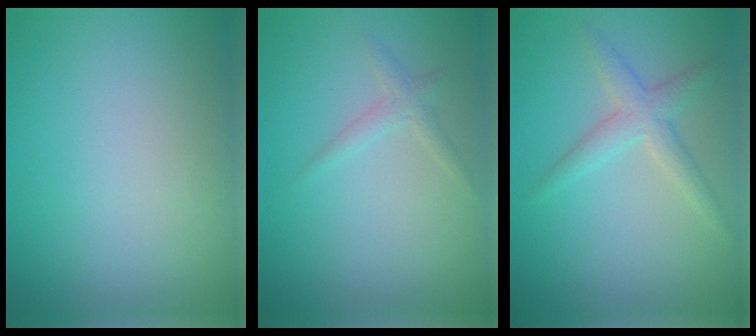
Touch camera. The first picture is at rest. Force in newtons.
{"total": 1.3, "press": 1.3, "slide": 0.0}
{"total": 2.5, "press": 2.5, "slide": 0.1}